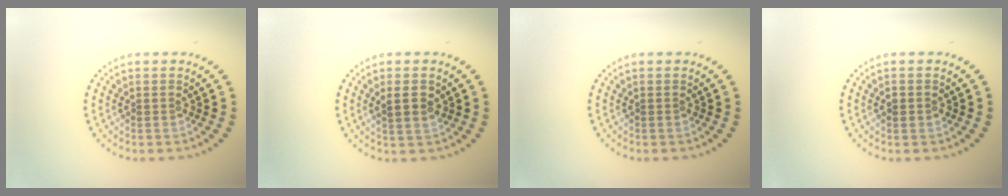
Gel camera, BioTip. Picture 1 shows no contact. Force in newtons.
{"total": 2.2, "press": 2.1, "slide": 0.7}
{"total": 0.0}
{"total": 1.2, "press": 1.2, "slide": 0.0}